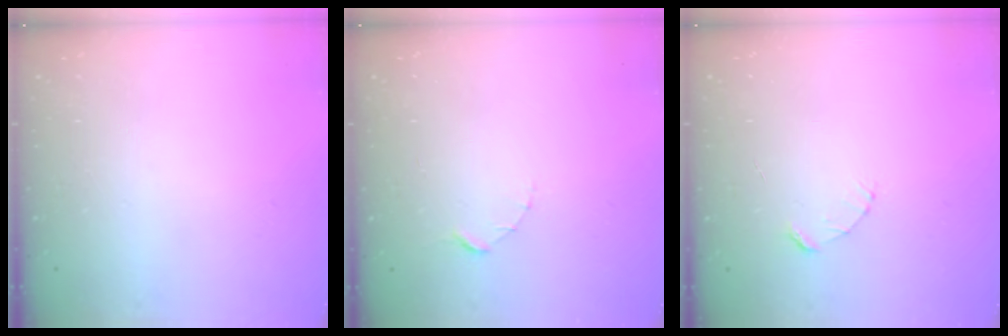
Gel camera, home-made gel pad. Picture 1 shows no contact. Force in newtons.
{"total": 1.5, "press": 1.5, "slide": 0.2}
{"total": 2.7, "press": 2.7, "slide": 0.3}